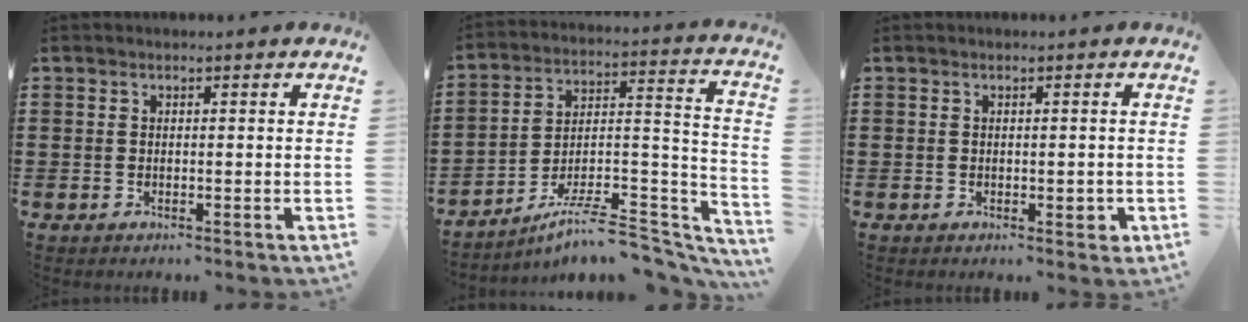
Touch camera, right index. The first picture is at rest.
{"total": 8.6, "force": [-6.7, 1.6, 5.1], "torque": [-0.078, 0.004, -0.129]}
{"total": 1.5, "force": [-0.3, 0.7, 1.2], "torque": [-0.020, 0.001, -0.006]}